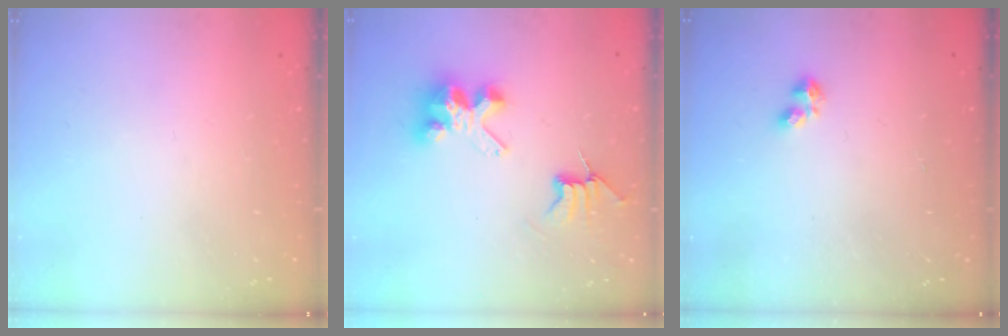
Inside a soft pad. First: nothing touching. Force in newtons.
{"total": 8.3, "press": 8.3, "slide": 0.5}
{"total": 2.2, "press": 2.2, "slide": 0.4}